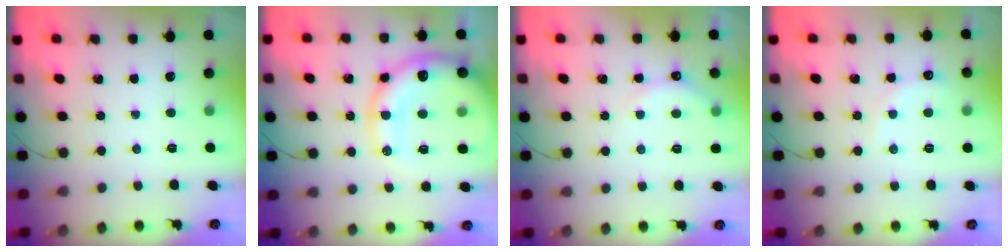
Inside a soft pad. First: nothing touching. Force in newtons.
{"total": 19.5, "press": 19.1, "slide": 4.0}
{"total": 6.2, "press": 6.1, "slide": 1.1}
{"total": 4.5, "press": 4.4, "slide": 1.0}